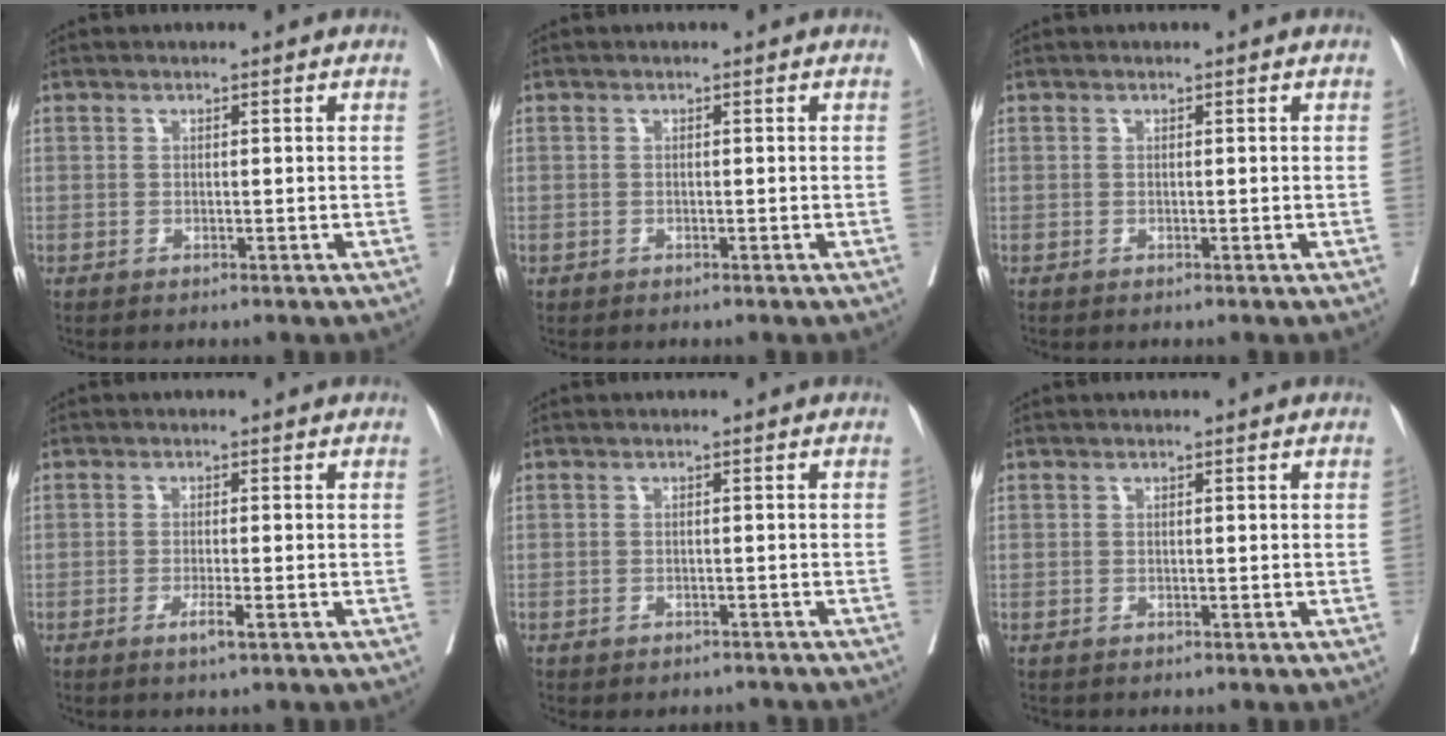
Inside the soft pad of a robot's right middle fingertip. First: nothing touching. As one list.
[{"total": 0.0}, {"total": 0.0}, {"total": 2.2, "force": [-1.2, -0.2, 1.8], "torque": [-0.030, -0.004, -0.022]}, {"total": 3.5, "force": [-3.2, 1.3, 0.6], "torque": [0.001, 0.003, -0.041]}, {"total": 0.0}]